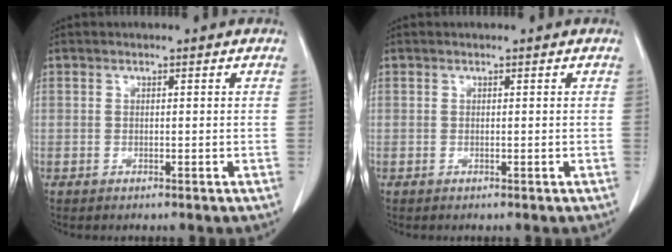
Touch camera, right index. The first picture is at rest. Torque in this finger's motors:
{"motor_torque": [0.00, 0.00, 0.00, 0.01]}